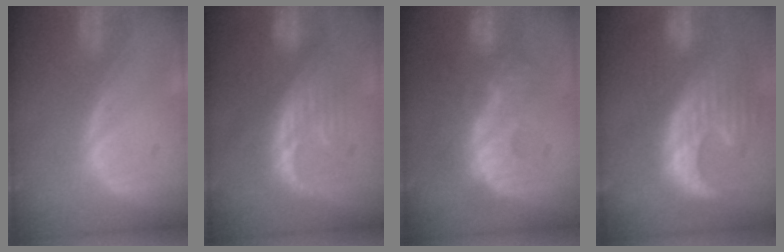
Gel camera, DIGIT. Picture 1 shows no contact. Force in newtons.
{"total": 8.3, "press": 8.1, "slide": 2.0}
{"total": 9.0, "press": 8.9, "slide": 1.7}
{"total": 12.8, "press": 11.1, "slide": 6.2}